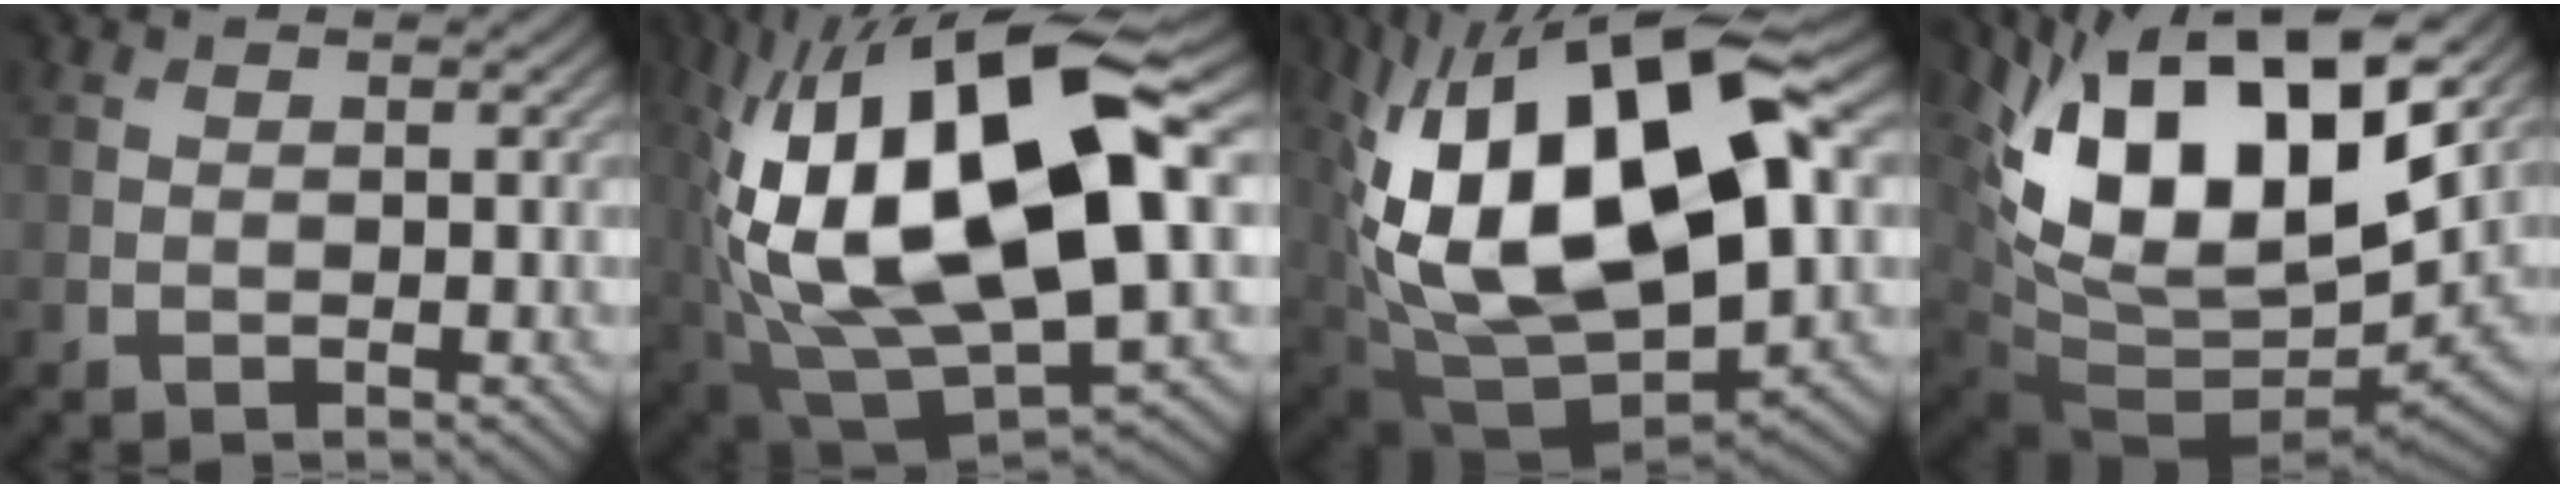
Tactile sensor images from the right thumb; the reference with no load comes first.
{"total": 20.7, "force": [2.1, 9.7, 18.2], "torque": [-0.366, -0.005, 0.038]}
{"total": 19.7, "force": [3.4, 10.1, 16.6], "torque": [-0.313, -0.004, 0.058]}
{"total": 16.6, "force": [6.1, 8.0, 13.1], "torque": [-0.254, -0.005, 0.117]}